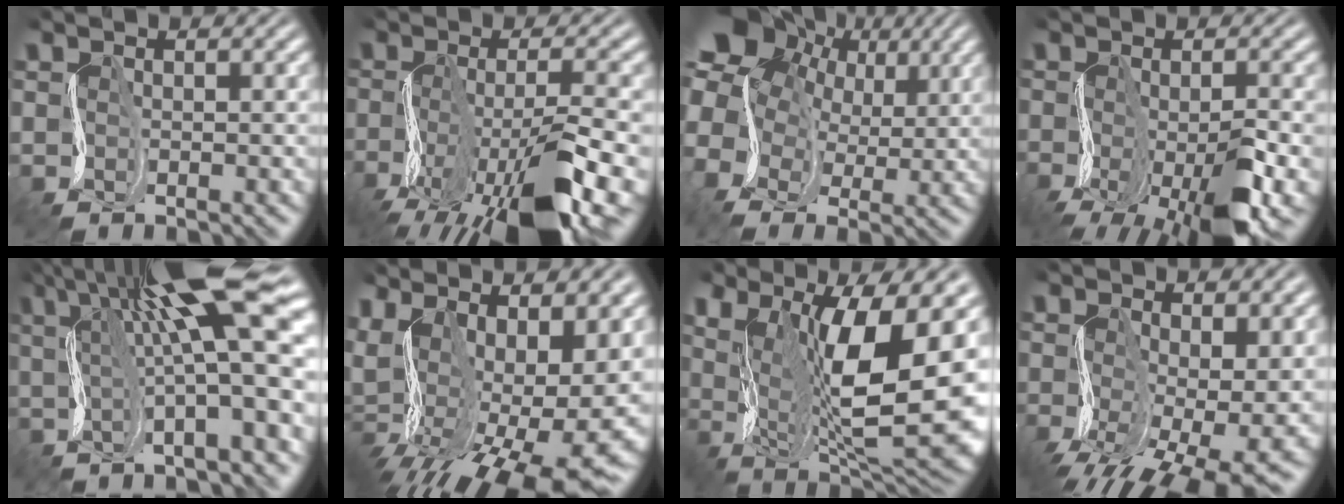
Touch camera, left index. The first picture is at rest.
{"total": 9.7, "force": [-5.2, 2.3, 7.8], "torque": [-0.139, -0.002, -0.092]}
{"total": 12.7, "force": [4.6, 9.4, 7.3], "torque": [-0.172, 0.036, 0.070]}
{"total": 8.2, "force": [-3.9, 2.6, 6.8], "torque": [-0.120, -0.010, -0.065]}
{"total": 14.4, "force": [4.6, 2.4, 13.4], "torque": [-0.200, 0.024, 0.075]}
{"total": 16.4, "force": [-0.4, 6.9, 14.9], "torque": [-0.212, -0.019, 0.042]}
{"total": 13.7, "force": [1.1, 5.1, 12.6], "torque": [-0.198, -0.009, 0.022]}
{"total": 8.9, "force": [-2.9, 3.3, 7.7], "torque": [-0.124, -0.023, -0.046]}